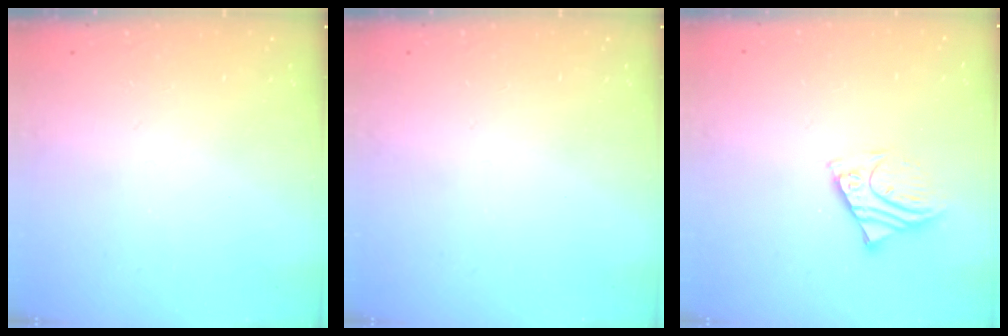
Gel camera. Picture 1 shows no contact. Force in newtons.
{"total": 0.0}
{"total": 6.4, "press": 6.3, "slide": 0.7}